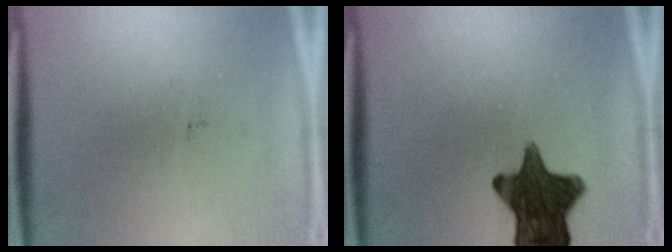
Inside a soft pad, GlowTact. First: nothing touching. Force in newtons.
{"total": 13.8}